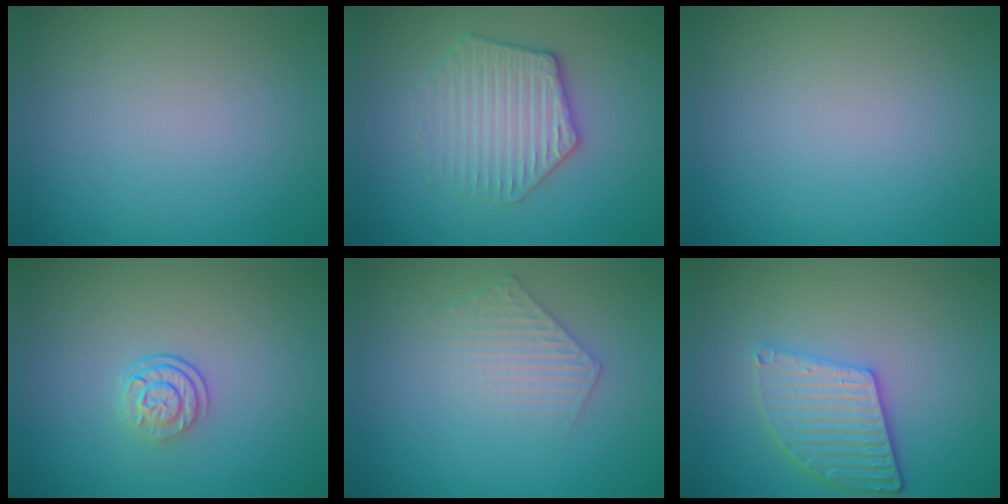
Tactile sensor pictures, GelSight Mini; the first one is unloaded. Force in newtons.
{"total": 3.4, "press": 3.3, "slide": 0.5}
{"total": 0.0}
{"total": 2.5, "press": 1.8, "slide": 1.8}
{"total": 2.2, "press": 2.1, "slide": 0.4}
{"total": 3.7, "press": 3.3, "slide": 1.7}